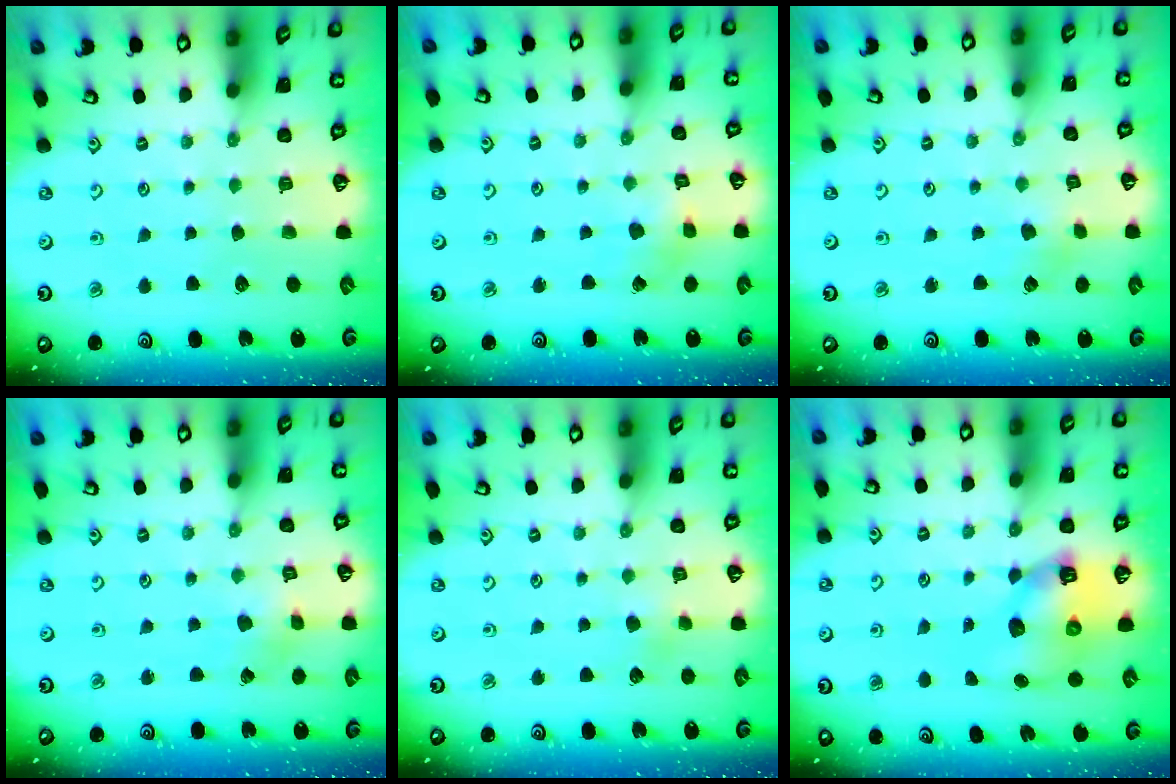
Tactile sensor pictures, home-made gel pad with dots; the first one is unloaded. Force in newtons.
{"total": 2.9, "press": 2.9, "slide": 0.3}
{"total": 2.5, "press": 2.5, "slide": 0.4}
{"total": 2.3, "press": 2.3, "slide": 0.1}
{"total": 3.2, "press": 3.0, "slide": 0.9}
{"total": 8.8, "press": 8.6, "slide": 1.5}